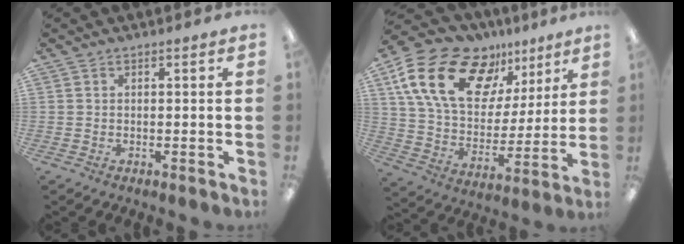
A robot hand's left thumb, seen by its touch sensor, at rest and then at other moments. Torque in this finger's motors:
{"motor_torque": [0.82, 0.99, 1.39, -1.38, 0.33]}